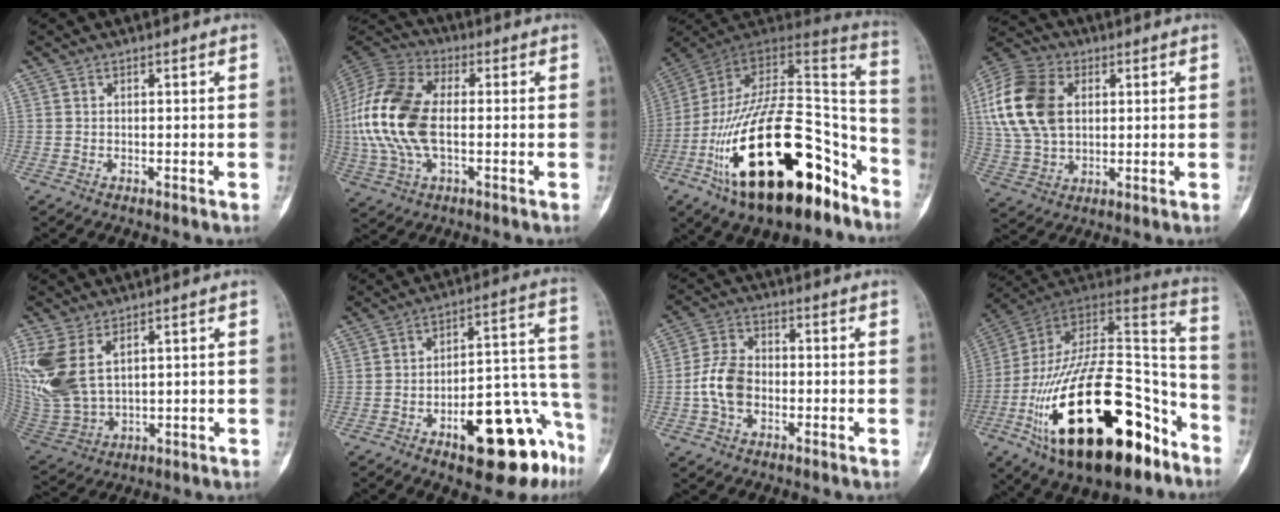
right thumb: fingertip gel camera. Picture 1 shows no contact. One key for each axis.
{"total": 18.8, "fx": -0.5, "fy": 10.7, "fz": 15.5, "tx": -0.344, "ty": 0.014, "tz": -0.011}
{"total": 33.6, "fx": -16.9, "fy": 15.5, "fz": 24.6, "tx": -0.382, "ty": 0.077, "tz": -0.271}
{"total": 17.6, "fx": 3.7, "fy": 11.9, "fz": 12.5, "tx": -0.251, "ty": 0.006, "tz": 0.069}
{"total": 14.2, "fx": 5.0, "fy": 8.2, "fz": 10.4, "tx": -0.245, "ty": -0.013, "tz": 0.119}
{"total": 20.1, "fx": -10.8, "fy": 7.4, "fz": 15.2, "tx": -0.132, "ty": 0.097, "tz": -0.145}
{"total": 8.1, "fx": -1.7, "fy": 5.6, "fz": 5.5, "tx": -0.099, "ty": 0.020, "tz": -0.040}
{"total": 36.6, "fx": -16.9, "fy": 17.0, "fz": 27.7, "tx": -0.455, "ty": 0.065, "tz": -0.267}